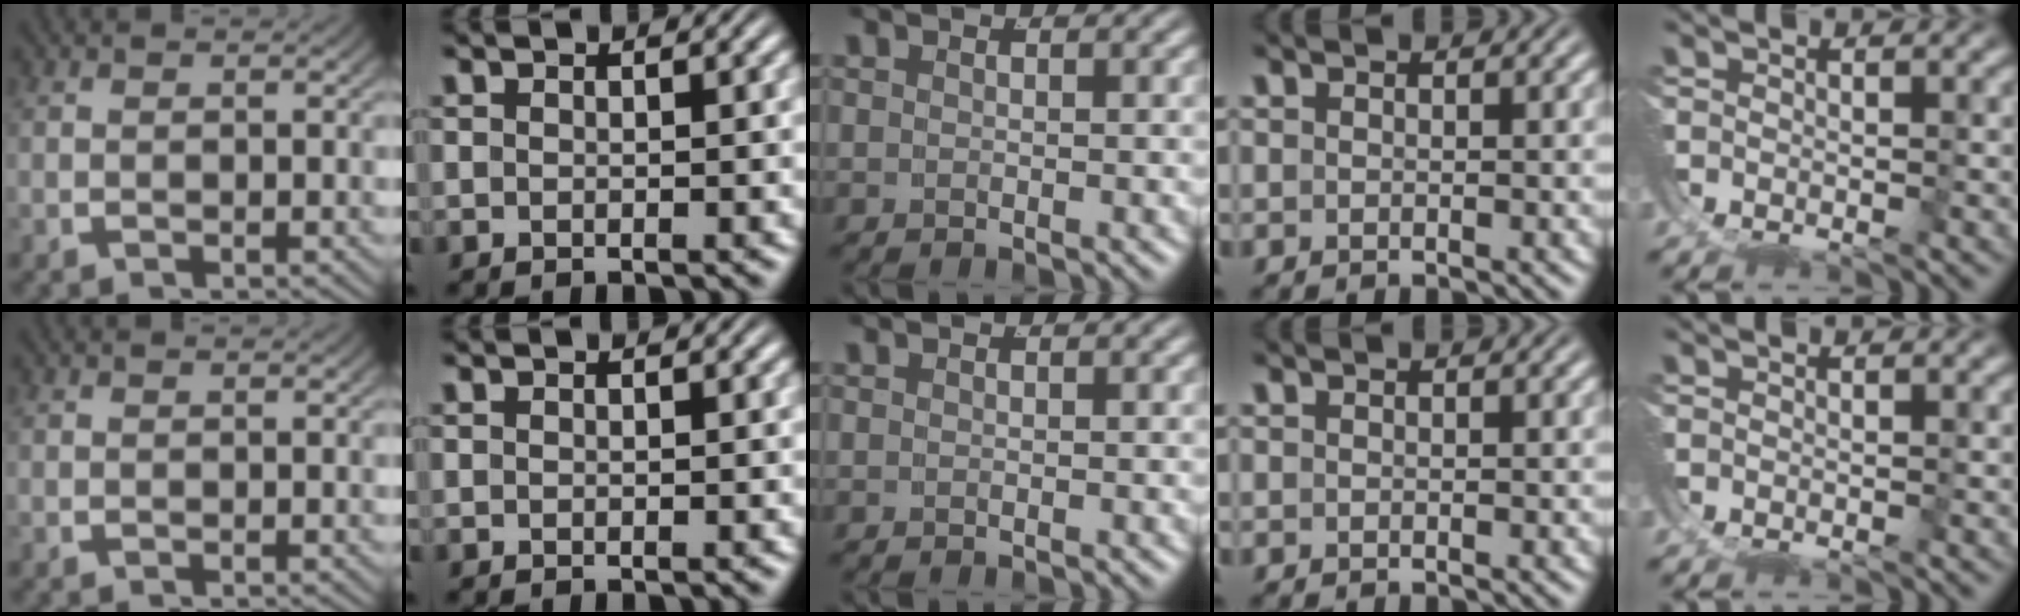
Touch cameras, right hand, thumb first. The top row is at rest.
{}